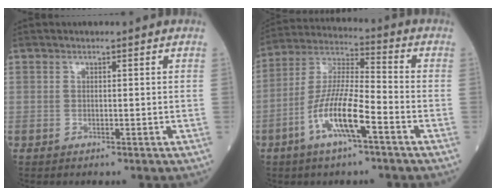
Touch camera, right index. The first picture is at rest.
{"total": 11.8, "force": [-5.0, 1.9, 10.5], "torque": [-0.208, 0.000, -0.099]}